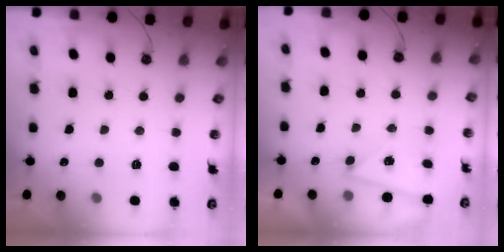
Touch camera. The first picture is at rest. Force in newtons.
{"total": 3.0, "press": 2.8, "slide": 1.3}